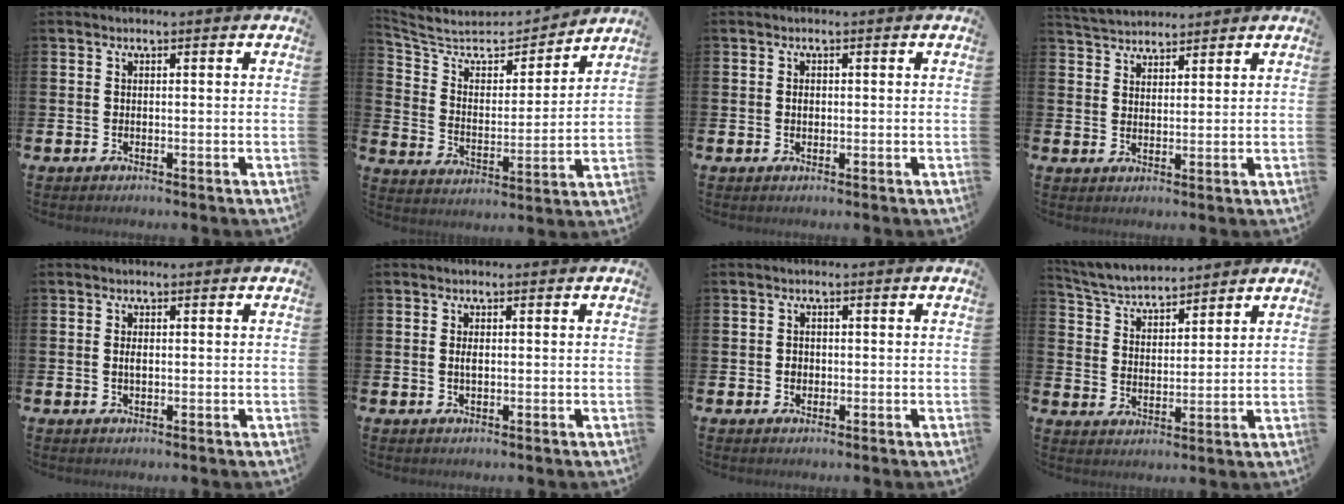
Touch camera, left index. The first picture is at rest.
{"total": 6.5, "force": [5.6, 2.6, 1.8], "torque": [-0.064, -0.051, 0.090]}
{"total": 0.7, "force": [0.0, 0.6, 0.4], "torque": [0.000, -0.001, -0.003]}
{"total": 3.7, "force": [3.6, 0.8, -0.3], "torque": [-0.004, -0.017, 0.066]}
{"total": 1.1, "force": [0.0, 0.5, 0.9], "torque": [-0.018, 0.003, -0.002]}
{"total": 1.1, "force": [0.0, 0.5, 1.0], "torque": [-0.019, 0.004, -0.003]}
{"total": 1.2, "force": [-0.2, 1.1, 0.4], "torque": [0.000, 0.004, -0.007]}
{"total": 4.7, "force": [4.6, 0.9, 0.4], "torque": [-0.033, -0.030, 0.082]}